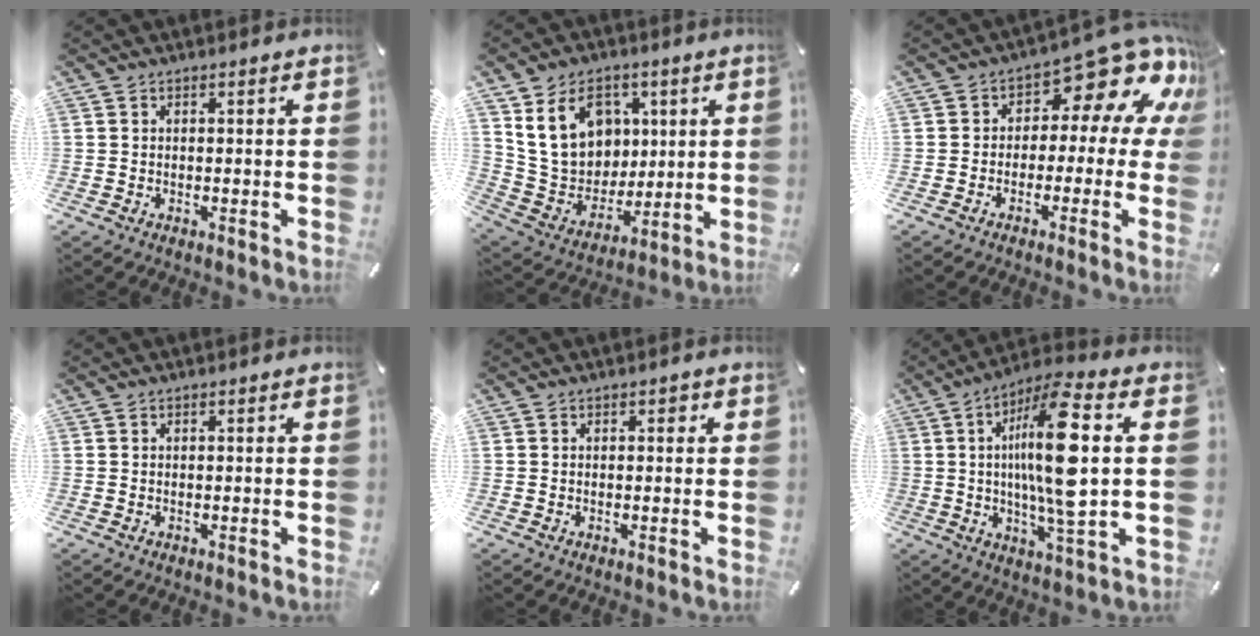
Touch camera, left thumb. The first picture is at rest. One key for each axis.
{"total": 16.9, "fx": 5.8, "fy": 13.7, "fz": 8.0, "tx": -0.141, "ty": -0.012, "tz": 0.121}
{"total": 12.9, "fx": 7.1, "fy": 6.4, "fz": 8.8, "tx": -0.118, "ty": -0.061, "tz": 0.114}
{"total": 0.0}
{"total": 1.0, "fx": 0.2, "fy": 0.8, "fz": 0.5, "tx": -0.003, "ty": 0.003, "tz": 0.000}
{"total": 17.7, "fx": 1.7, "fy": 3.4, "fz": 17.3, "tx": -0.343, "ty": -0.013, "tz": 0.011}